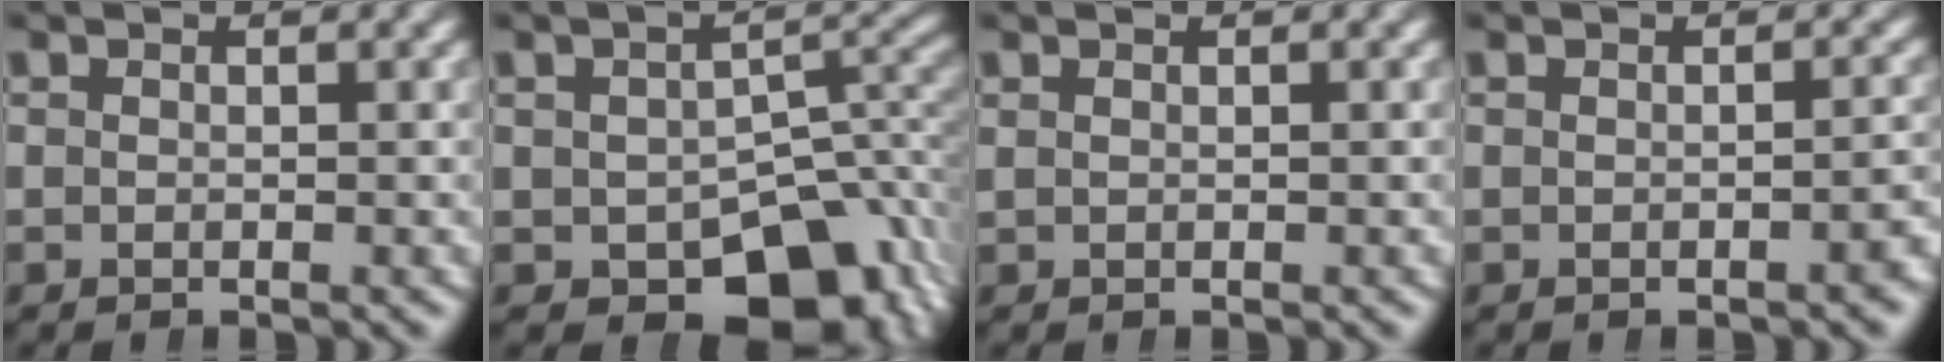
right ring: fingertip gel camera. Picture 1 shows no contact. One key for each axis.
{"total": 12.0, "fx": -5.1, "fy": 7.5, "fz": 7.8, "tx": -0.094, "ty": -0.043, "tz": -0.049}
{"total": 0.6, "fx": 0.4, "fy": -0.2, "fz": 0.3, "tx": 0.000, "ty": 0.008, "tz": 0.009}
{"total": 1.1, "fx": -0.8, "fy": -0.2, "fz": 0.7, "tx": -0.009, "ty": 0.008, "tz": -0.012}